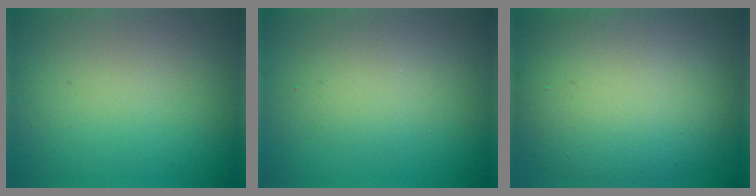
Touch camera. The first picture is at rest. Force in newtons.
{"total": 2.4, "press": 2.4, "slide": 0.3}
{"total": 13.0, "press": 13.0, "slide": 0.6}